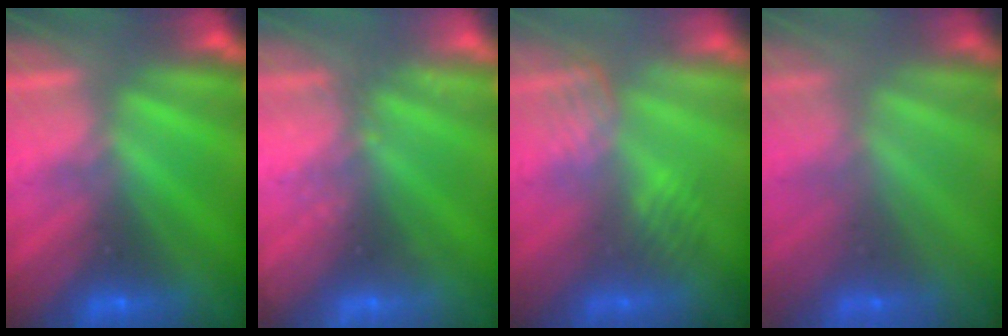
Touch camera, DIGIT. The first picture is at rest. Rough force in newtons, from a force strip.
{"total": 2.4}
{"total": 2.8}
{"total": 2.0}